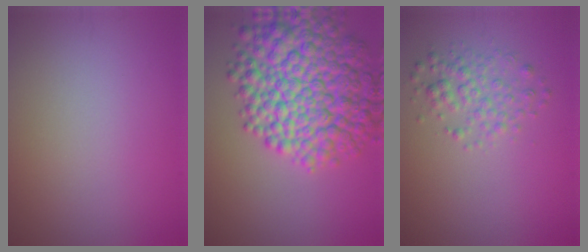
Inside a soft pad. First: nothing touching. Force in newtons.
{"total": 11.5, "press": 11.5, "slide": 0.2}
{"total": 2.6, "press": 2.6, "slide": 0.0}